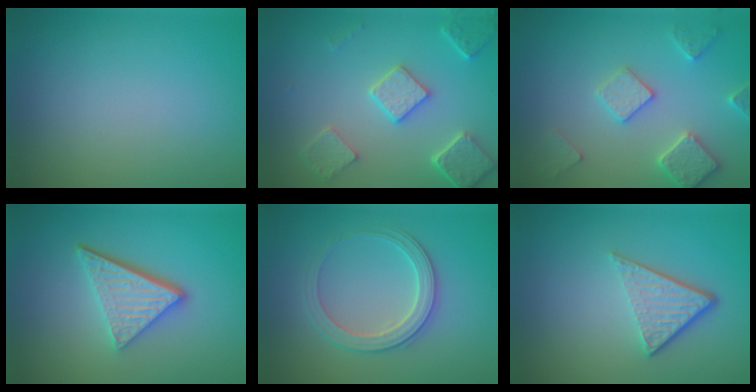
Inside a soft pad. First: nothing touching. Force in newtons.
{"total": 4.7, "press": 3.9, "slide": 2.8}
{"total": 3.8, "press": 3.7, "slide": 0.8}
{"total": 5.1, "press": 3.5, "slide": 3.7}
{"total": 2.9, "press": 2.9, "slide": 0.3}
{"total": 3.9, "press": 2.7, "slide": 2.9}